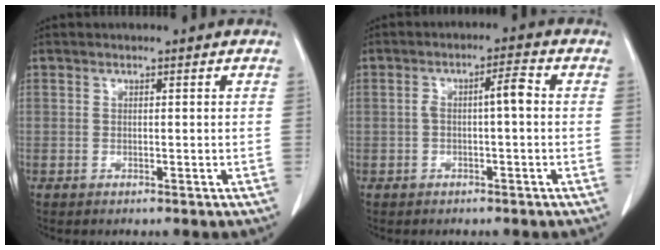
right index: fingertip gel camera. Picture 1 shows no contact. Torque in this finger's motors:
{"motor_torque": [0.07, 0.01, 0.06, 0.03]}